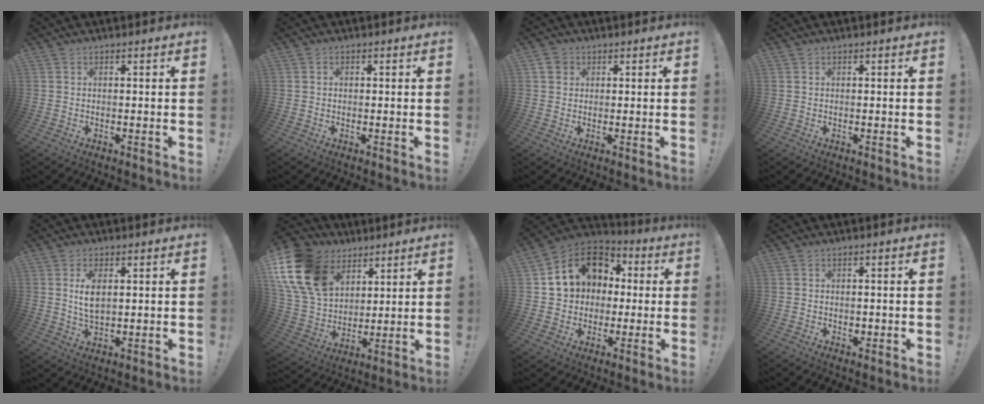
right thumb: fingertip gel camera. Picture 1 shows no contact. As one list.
[{"total": 0.6, "force": [-0.2, 0.5, 0.2], "torque": [-0.010, 0.005, -0.002]}, {"total": 2.9, "force": [1.4, 2.4, 0.9], "torque": [-0.009, -0.003, 0.024]}, {"total": 0.0}, {"total": 6.2, "force": [1.7, 3.1, 5.1], "torque": [-0.094, -0.009, 0.023]}, {"total": 20.2, "force": [9.3, 14.3, 10.9], "torque": [-0.218, -0.040, 0.188]}, {"total": 15.0, "force": [3.9, 12.8, 6.9], "torque": [-0.095, -0.006, 0.087]}, {"total": 0.9, "force": [-0.1, 0.8, 0.4], "torque": [0.003, -0.001, -0.004]}]